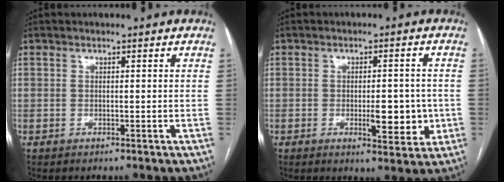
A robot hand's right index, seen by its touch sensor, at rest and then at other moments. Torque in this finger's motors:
{"motor_torque": [1.17, 0.61, 0.13, 0.11]}